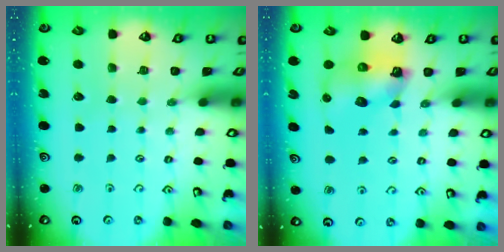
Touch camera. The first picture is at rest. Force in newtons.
{"total": 6.8, "press": 6.8, "slide": 0.2}